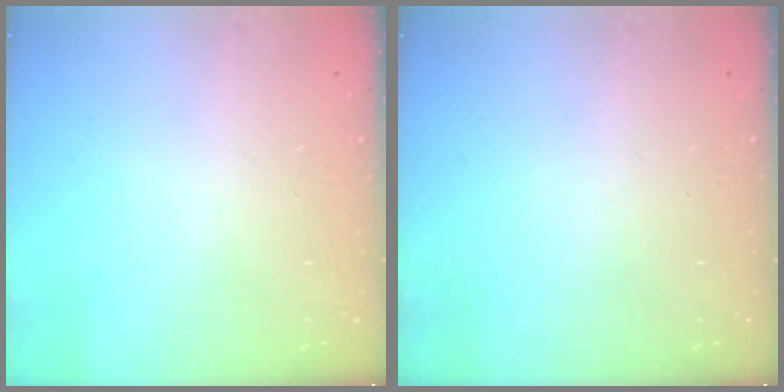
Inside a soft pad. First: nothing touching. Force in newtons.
{"total": 0.0}